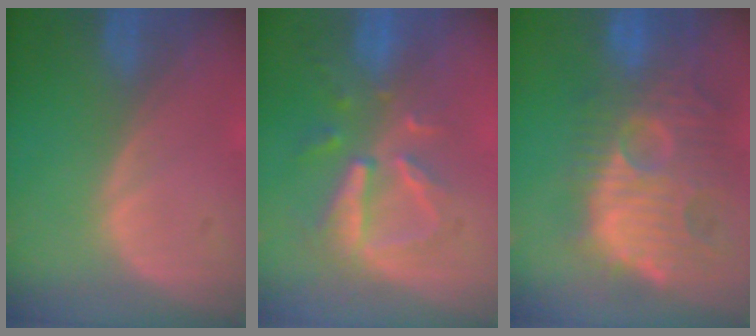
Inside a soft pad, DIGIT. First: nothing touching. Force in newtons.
{"total": 8.1, "press": 7.4, "slide": 3.4}
{"total": 13.5, "press": 12.4, "slide": 5.3}